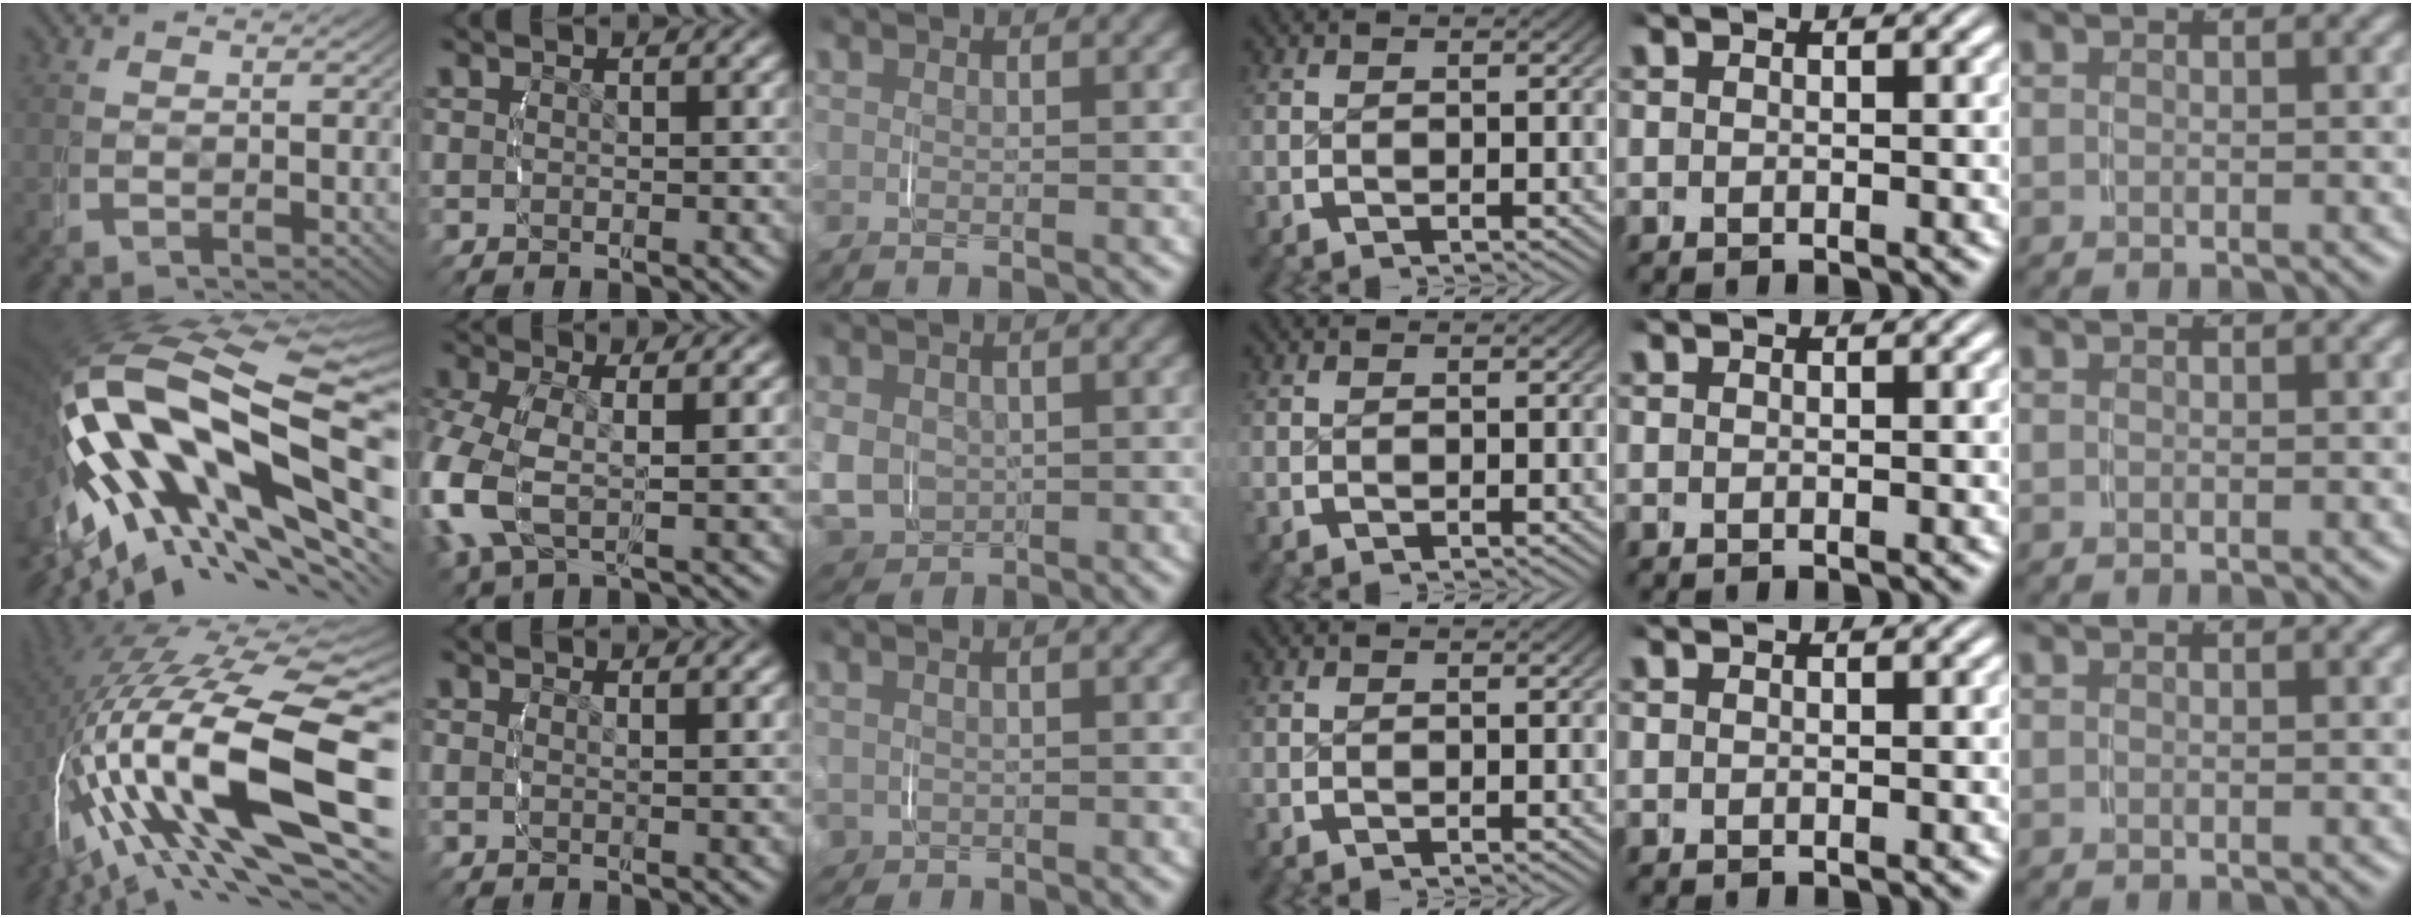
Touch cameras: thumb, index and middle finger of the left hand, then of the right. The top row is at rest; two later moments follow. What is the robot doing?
{"motion": "grasp_and_lifting", "object": "router"}